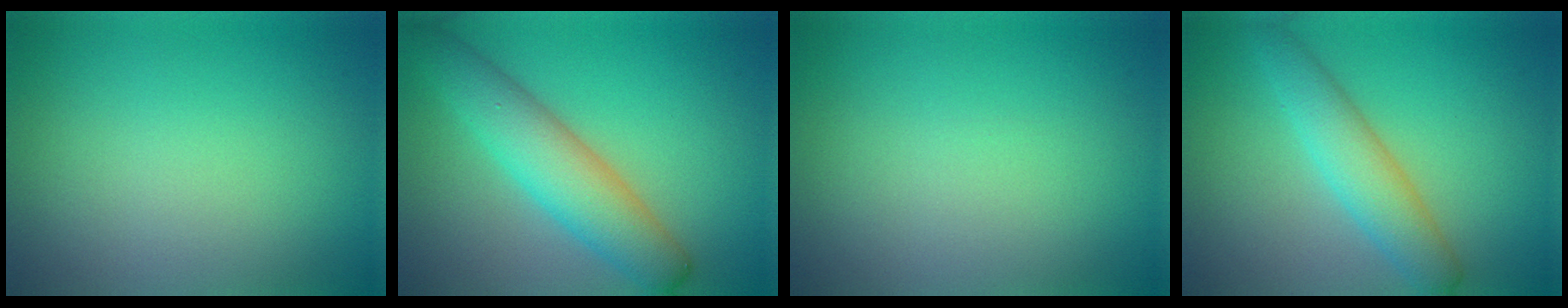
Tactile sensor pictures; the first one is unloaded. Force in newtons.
{"total": 6.3, "press": 6.3, "slide": 0.2}
{"total": 0.0}
{"total": 4.2, "press": 4.2, "slide": 0.3}